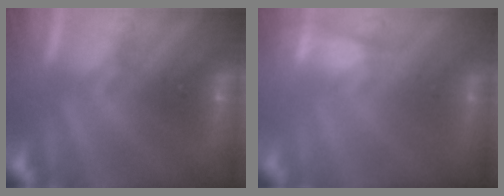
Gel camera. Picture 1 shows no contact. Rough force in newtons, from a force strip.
{"total": 2.9}